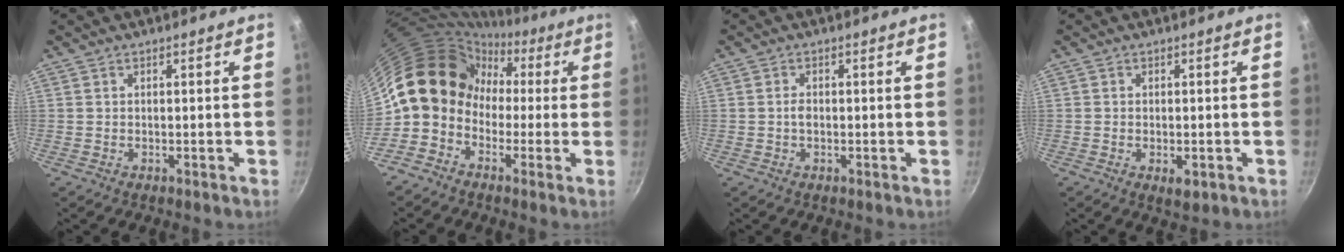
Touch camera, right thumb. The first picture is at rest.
{"total": 14.0, "force": [-0.8, 12.0, 7.1], "torque": [-0.083, 0.048, -0.036]}
{"total": 1.5, "force": [-0.3, 0.9, 1.1], "torque": [-0.020, 0.005, -0.006]}
{"total": 2.7, "force": [-0.9, 1.4, 2.2], "torque": [-0.035, -0.007, -0.011]}